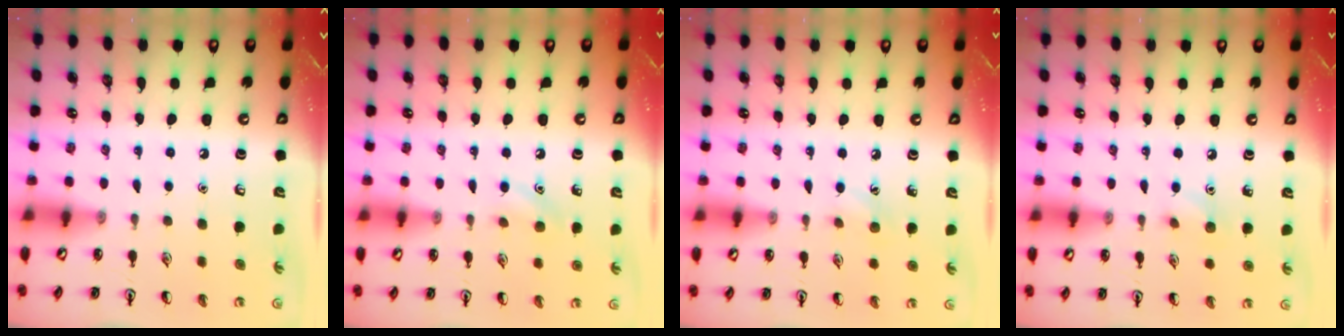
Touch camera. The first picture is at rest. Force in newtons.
{"total": 6.2, "press": 5.9, "slide": 1.7}
{"total": 6.5, "press": 6.2, "slide": 2.0}
{"total": 5.9, "press": 5.6, "slide": 1.8}